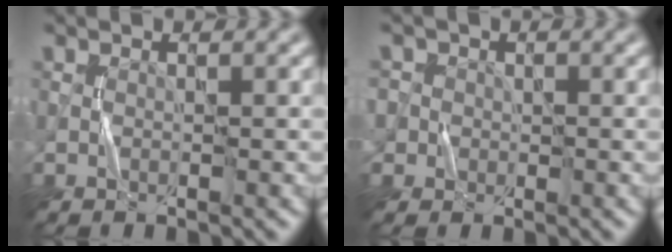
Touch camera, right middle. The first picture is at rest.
{"total": 3.5, "force": [0.6, 3.3, 1.0], "torque": [-0.005, 0.020, -0.007]}